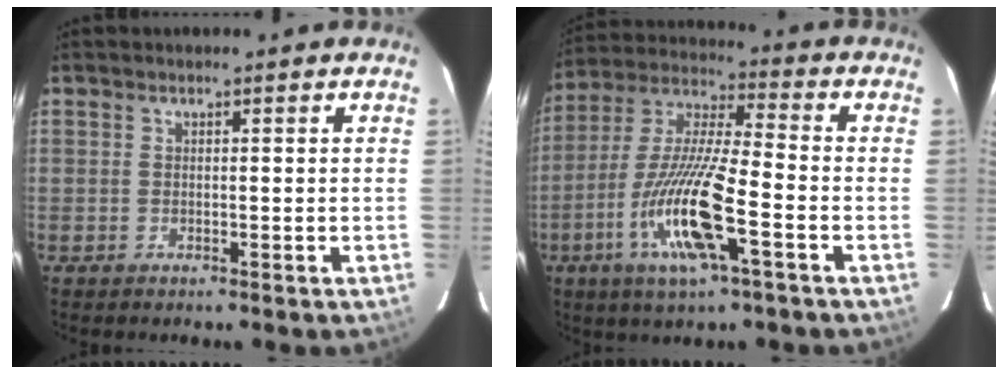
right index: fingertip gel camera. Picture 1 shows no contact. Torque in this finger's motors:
{"motor_torque": [1.30, -0.84, 0.48, 0.21]}